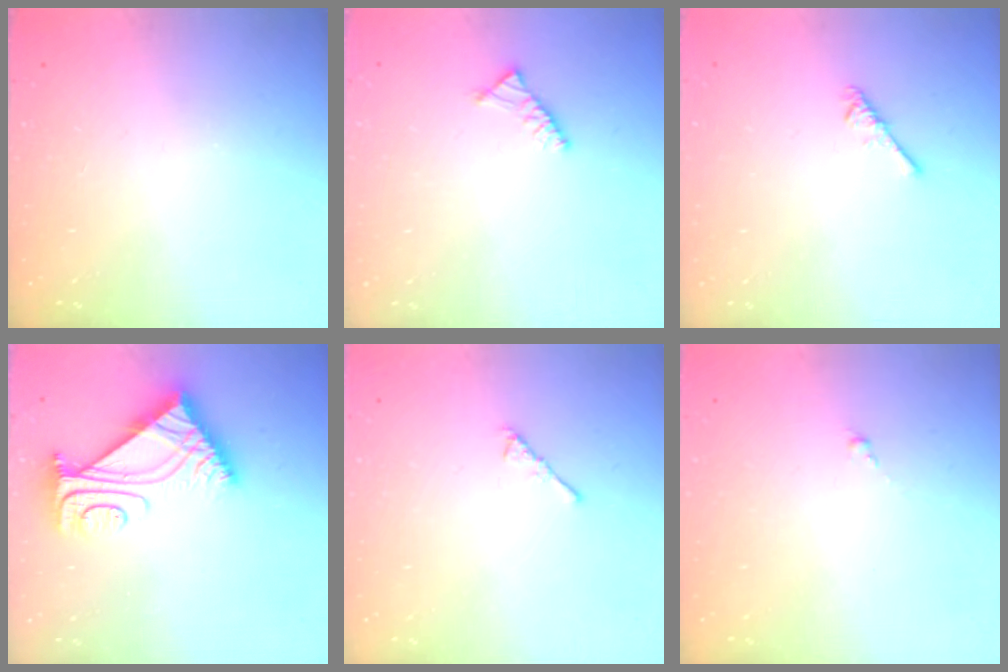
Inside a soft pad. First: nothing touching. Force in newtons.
{"total": 3.1, "press": 3.0, "slide": 0.7}
{"total": 2.6, "press": 2.5, "slide": 0.5}
{"total": 8.1, "press": 8.1, "slide": 1.0}
{"total": 2.9, "press": 2.8, "slide": 0.7}
{"total": 0.0}